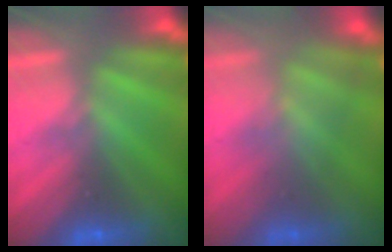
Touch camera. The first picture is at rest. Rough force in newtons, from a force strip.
{"total": 4.7}